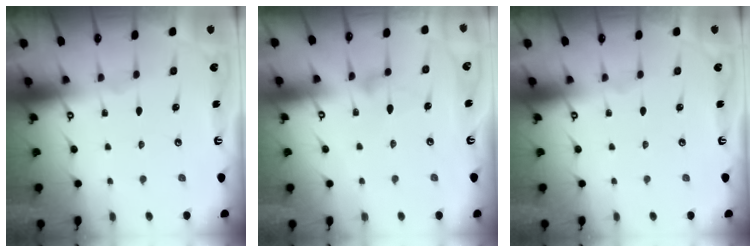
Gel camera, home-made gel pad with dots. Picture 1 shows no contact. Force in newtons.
{"total": 7.8, "press": 7.8, "slide": 0.4}
{"total": 0.0}